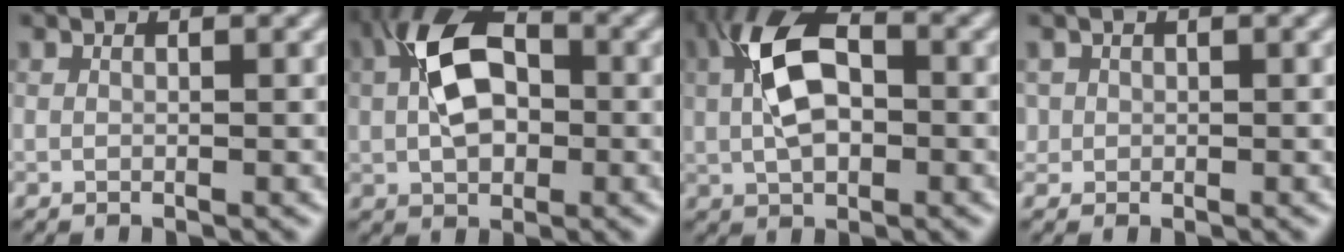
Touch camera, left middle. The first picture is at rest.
{"total": 7.2, "force": [-0.4, 4.5, 5.6], "torque": [-0.121, 0.017, -0.010]}
{"total": 6.8, "force": [-0.4, 3.9, 5.6], "torque": [-0.122, 0.016, -0.008]}
{"total": 0.6, "force": [-0.2, 0.0, -0.5], "torque": [0.001, 0.006, 0.010]}